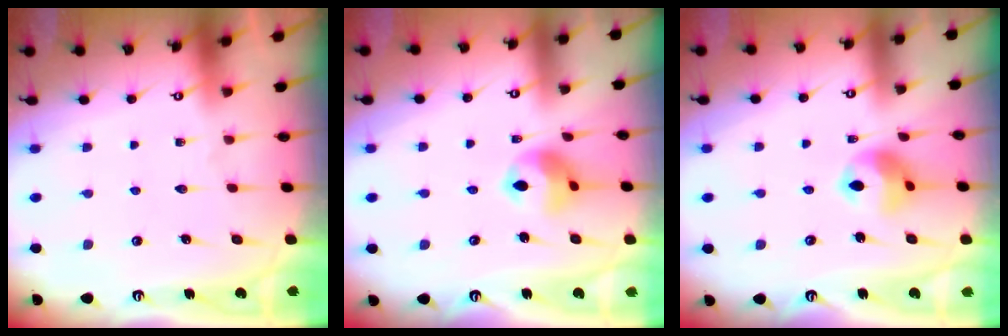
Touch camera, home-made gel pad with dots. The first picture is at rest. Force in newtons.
{"total": 9.9, "press": 9.8, "slide": 1.2}
{"total": 9.9, "press": 9.8, "slide": 1.2}